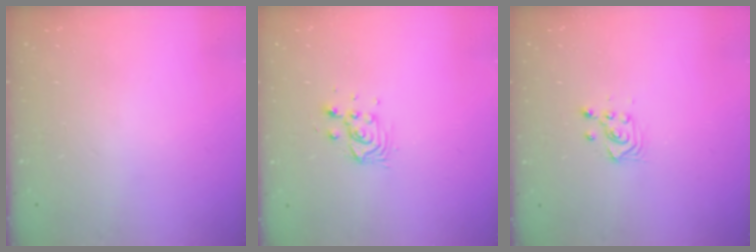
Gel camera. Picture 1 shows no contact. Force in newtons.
{"total": 4.8, "press": 4.8, "slide": 0.9}
{"total": 3.4, "press": 3.1, "slide": 1.2}